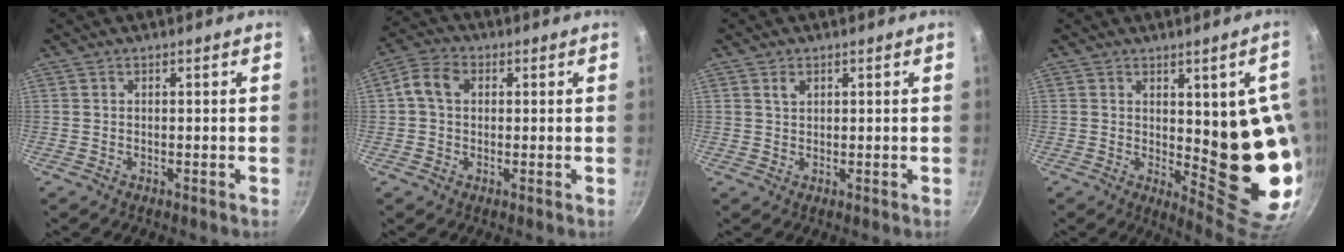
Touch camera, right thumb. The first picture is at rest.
{"total": 5.8, "force": [0.9, 4.5, 3.5], "torque": [-0.056, 0.015, 0.002]}
{"total": 1.6, "force": [0.8, 1.1, 0.9], "torque": [-0.010, 0.000, 0.014]}
{"total": 15.1, "force": [0.5, 5.5, 14.1], "torque": [-0.134, -0.034, 0.019]}